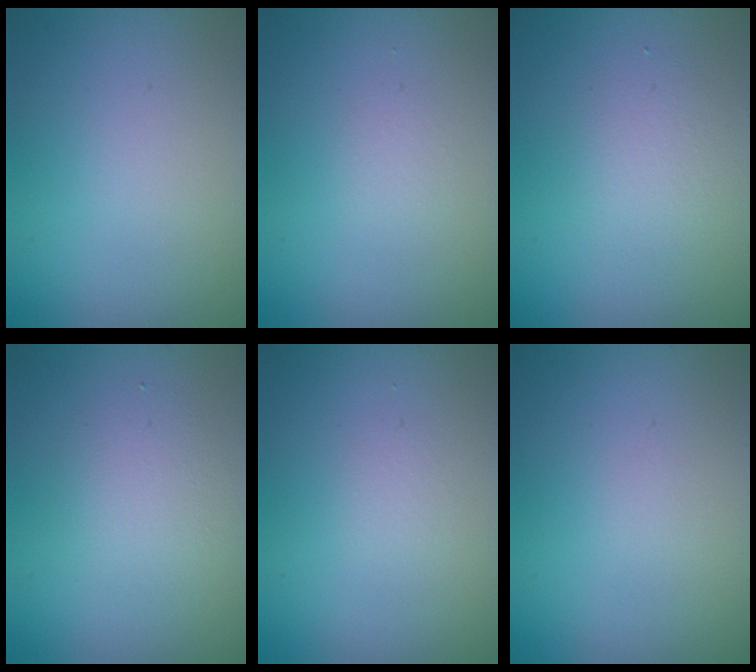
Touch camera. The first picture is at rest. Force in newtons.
{"total": 0.6, "press": 0.6, "slide": 0.1}
{"total": 1.9, "press": 1.9, "slide": 0.1}
{"total": 2.4, "press": 2.4, "slide": 0.1}
{"total": 0.6, "press": 0.6, "slide": 0.1}
{"total": 0.0}